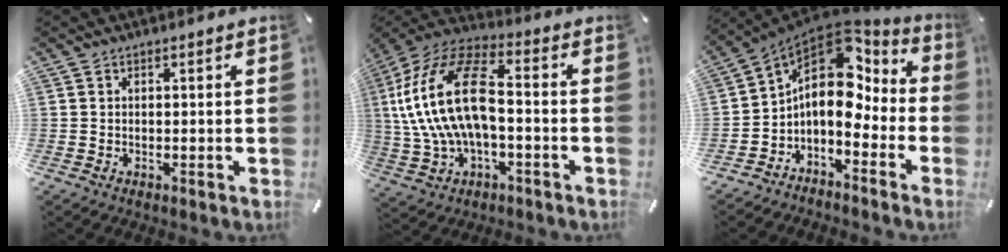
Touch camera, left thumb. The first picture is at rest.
{"total": 19.4, "force": [0.0, 10.7, 16.2], "torque": [-0.344, 0.010, -0.004]}
{"total": 12.2, "force": [2.4, 8.5, 8.5], "torque": [-0.144, -0.040, 0.034]}